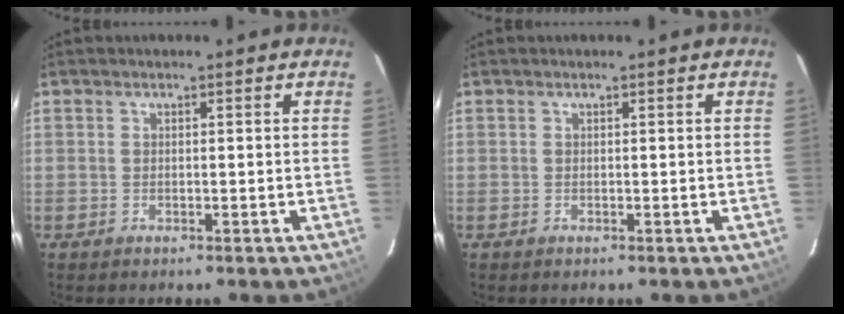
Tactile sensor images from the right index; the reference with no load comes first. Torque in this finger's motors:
{"motor_torque": [0.00, 0.00, 0.00, 0.00]}